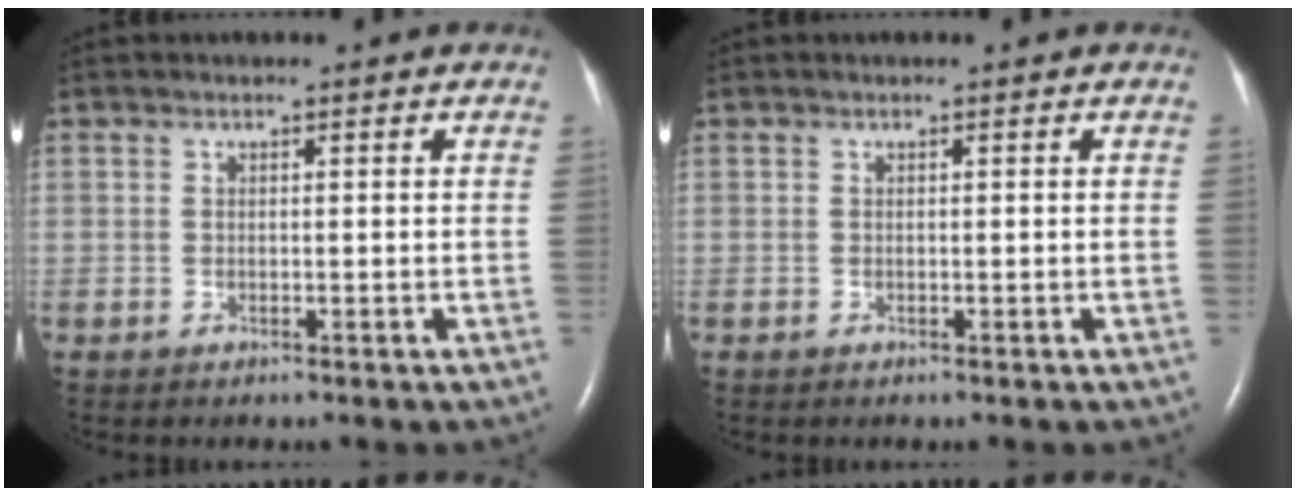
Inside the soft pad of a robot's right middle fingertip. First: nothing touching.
{"total": 0.0}